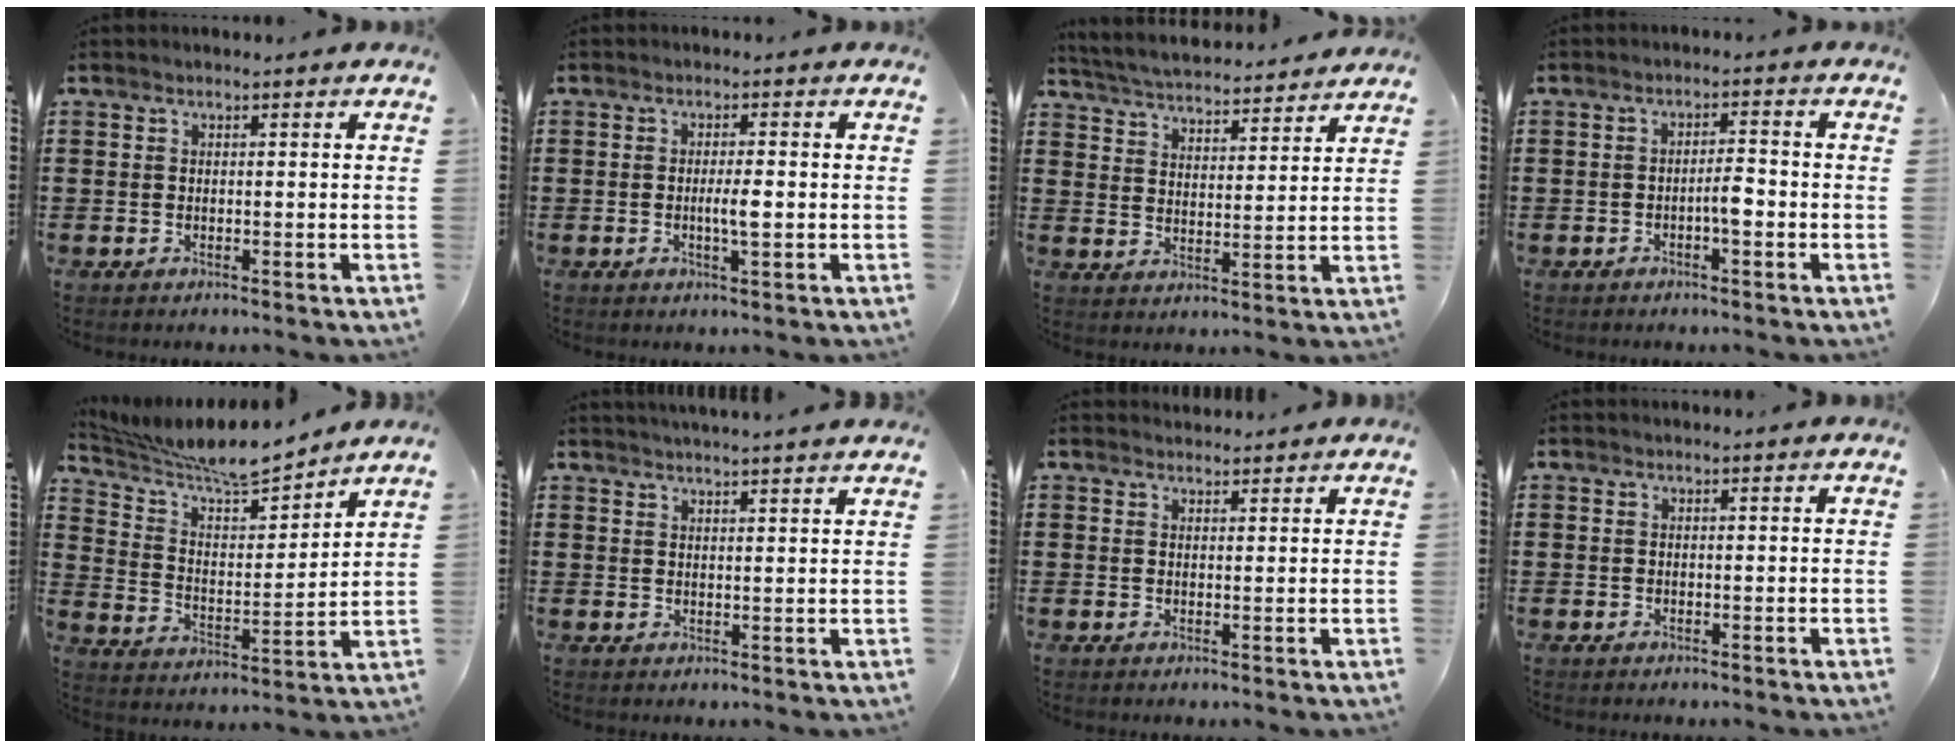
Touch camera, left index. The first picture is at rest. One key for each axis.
{"total": 3.1, "fx": -0.4, "fy": 0.5, "fz": 3.0, "tx": -0.054, "ty": -0.003, "tz": -0.008}
{"total": 4.3, "fx": 4.2, "fy": 0.0, "fz": 0.2, "tx": -0.028, "ty": -0.032, "tz": 0.070}
{"total": 3.1, "fx": -1.1, "fy": 0.7, "fz": 2.8, "tx": -0.052, "ty": 0.005, "tz": -0.021}
{"total": 7.7, "fx": 7.2, "fy": 0.5, "fz": 2.5, "tx": -0.081, "ty": -0.055, "tz": 0.122}
{"total": 2.3, "fx": 2.3, "fy": -0.6, "fz": 0.2, "tx": -0.011, "ty": -0.010, "tz": 0.042}
{"total": 1.5, "fx": 1.4, "fy": 0.3, "fz": -0.1, "tx": -0.002, "ty": 0.002, "tz": 0.029}
{"total": 0.0}